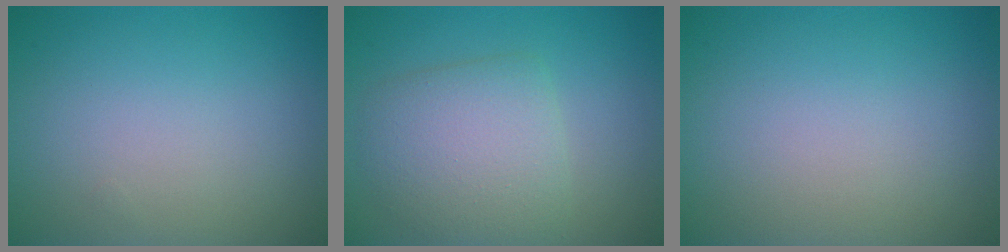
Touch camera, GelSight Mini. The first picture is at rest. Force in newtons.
{"total": 4.6, "press": 4.6, "slide": 0.2}
{"total": 0.0}